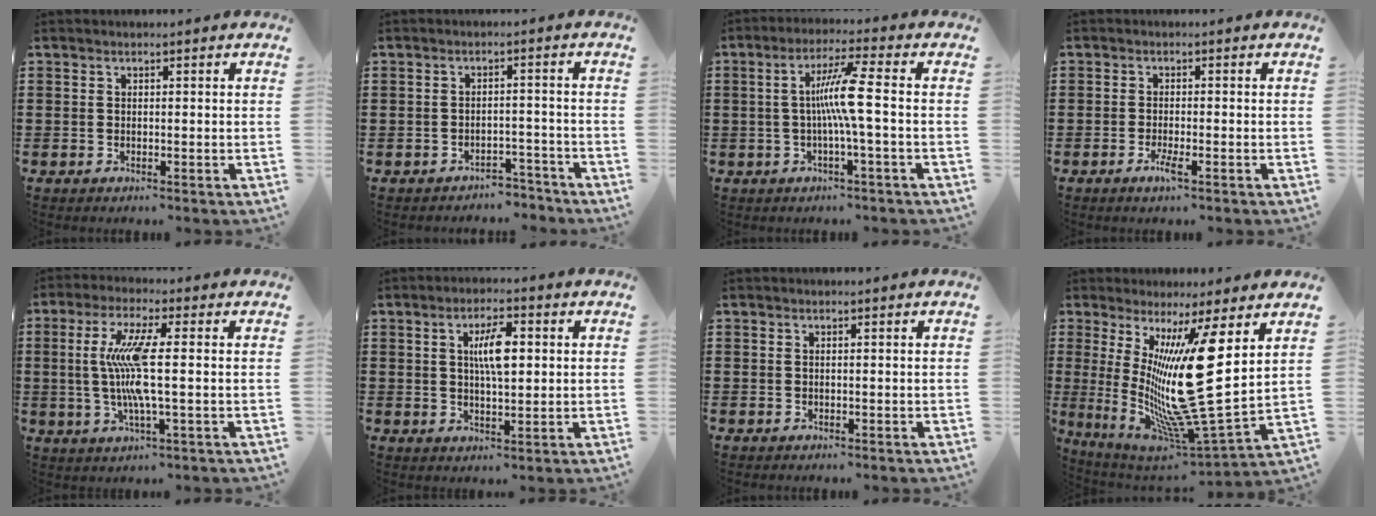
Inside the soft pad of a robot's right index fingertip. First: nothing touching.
{"total": 2.9, "force": [-2.8, 0.6, 0.2], "torque": [-0.010, 0.003, -0.059]}
{"total": 7.2, "force": [-0.4, -0.5, 7.1], "torque": [-0.138, -0.004, -0.019]}
{"total": 2.2, "force": [-1.1, 0.2, 1.9], "torque": [-0.046, -0.009, -0.024]}
{"total": 9.1, "force": [0.0, 0.8, 9.1], "torque": [-0.198, -0.019, -0.012]}
{"total": 6.1, "force": [1.2, 2.0, 5.7], "torque": [-0.105, 0.006, 0.015]}
{"total": 0.0}
{"total": 14.5, "force": [4.1, 0.4, 13.9], "torque": [-0.251, -0.087, 0.054]}